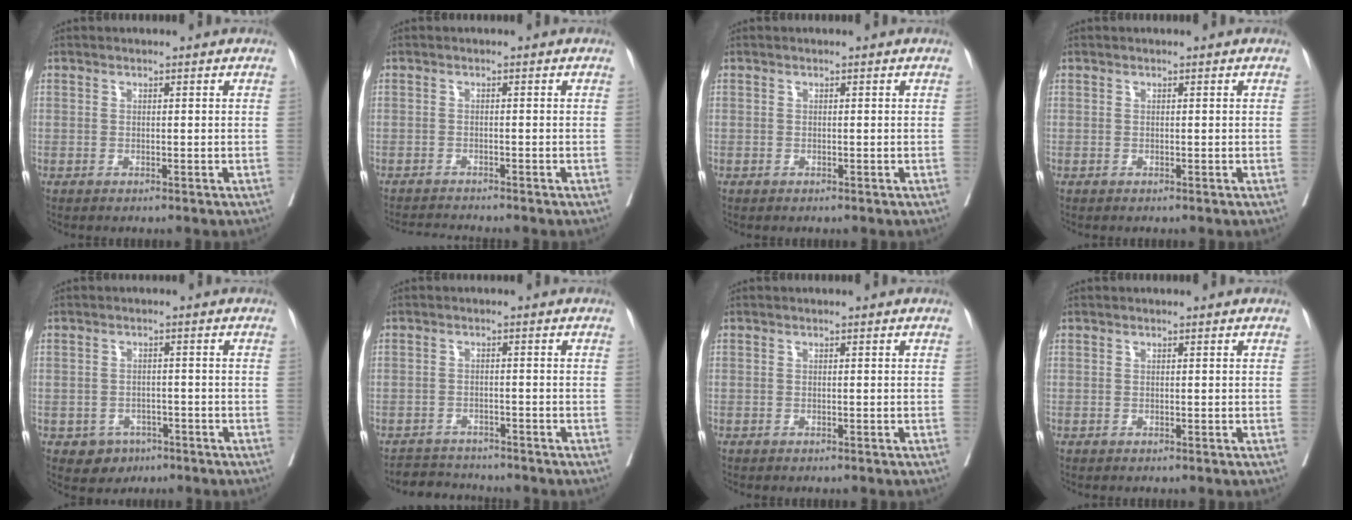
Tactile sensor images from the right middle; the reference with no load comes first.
{"total": 3.2, "force": [-3.0, -0.8, 0.3], "torque": [-0.004, -0.017, -0.051]}
{"total": 0.6, "force": [0.5, 0.3, -0.1], "torque": [0.008, 0.009, 0.005]}
{"total": 0.0}
{"total": 3.1, "force": [-1.3, 2.8, 0.6], "torque": [-0.004, 0.012, -0.012]}
{"total": 3.7, "force": [-3.6, 0.5, -0.5], "torque": [0.011, -0.002, -0.061]}
{"total": 0.0}
{"total": 0.0}